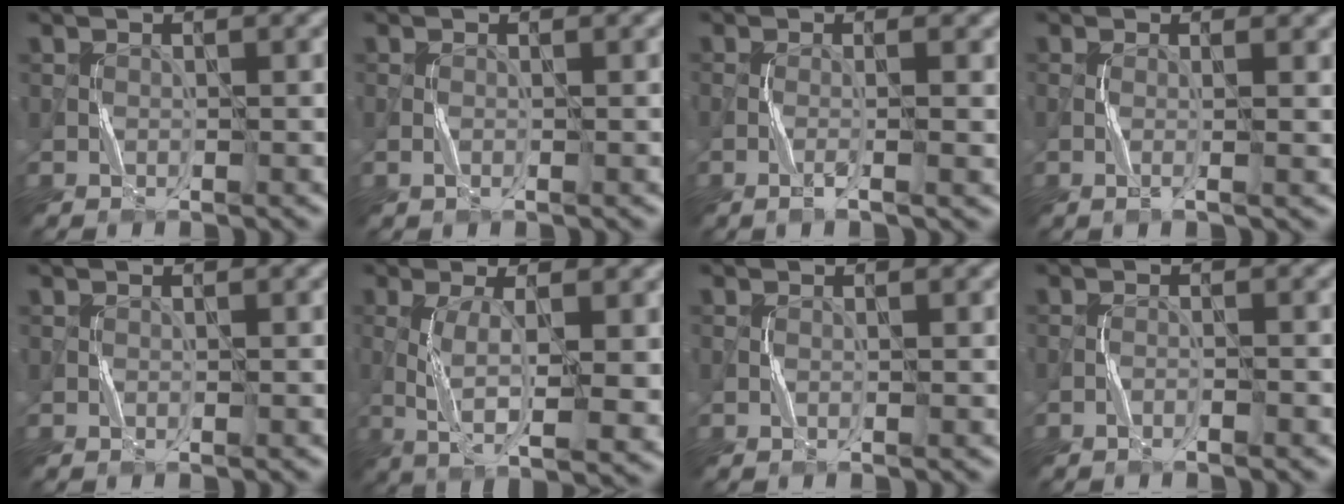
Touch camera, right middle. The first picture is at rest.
{"total": 0.6, "force": [-0.1, 0.1, 0.6], "torque": [-0.017, 0.000, -0.002]}
{"total": 2.9, "force": [-0.3, 0.9, 2.8], "torque": [-0.039, 0.003, -0.013]}
{"total": 2.3, "force": [0.2, 0.8, 2.1], "torque": [-0.027, 0.007, -0.012]}
{"total": 0.0}
{"total": 7.5, "force": [-0.7, 2.0, 7.2], "torque": [-0.137, -0.007, -0.006]}
{"total": 0.5, "force": [0.0, 0.0, 0.5], "torque": [-0.013, -0.001, -0.002]}
{"total": 1.4, "force": [-1.0, 0.2, 1.1], "torque": [-0.021, 0.009, -0.019]}